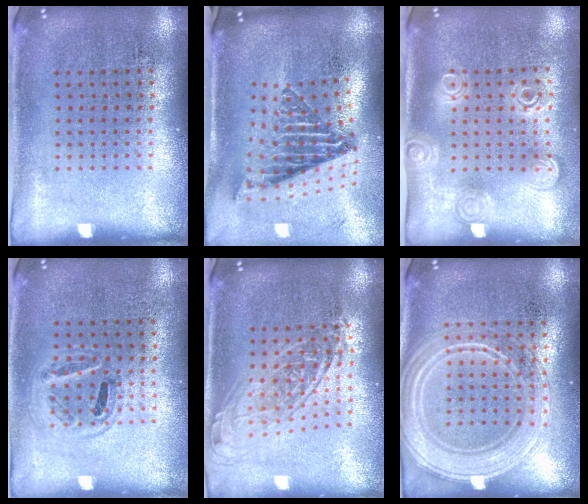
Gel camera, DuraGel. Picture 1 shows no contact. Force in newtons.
{"total": 2.6, "press": 1.6, "slide": 2.0}
{"total": 1.7, "press": 1.4, "slide": 1.0}
{"total": 0.9, "press": 0.9, "slide": 0.3}
{"total": 1.8, "press": 1.4, "slide": 1.0}
{"total": 2.5, "press": 2.5, "slide": 0.4}